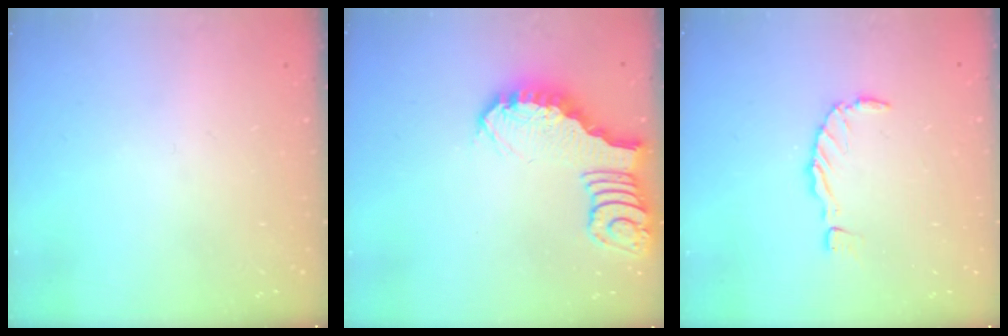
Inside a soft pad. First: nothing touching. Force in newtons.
{"total": 3.5, "press": 3.5, "slide": 0.2}
{"total": 0.0}